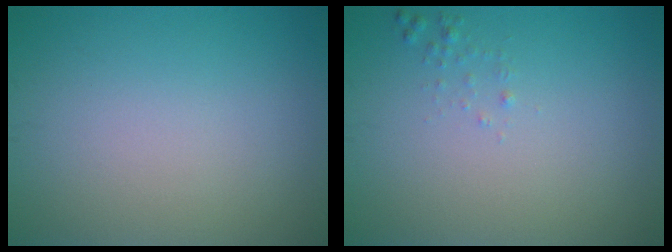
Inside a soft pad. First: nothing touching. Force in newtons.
{"total": 0.6, "press": 0.6, "slide": 0.0}